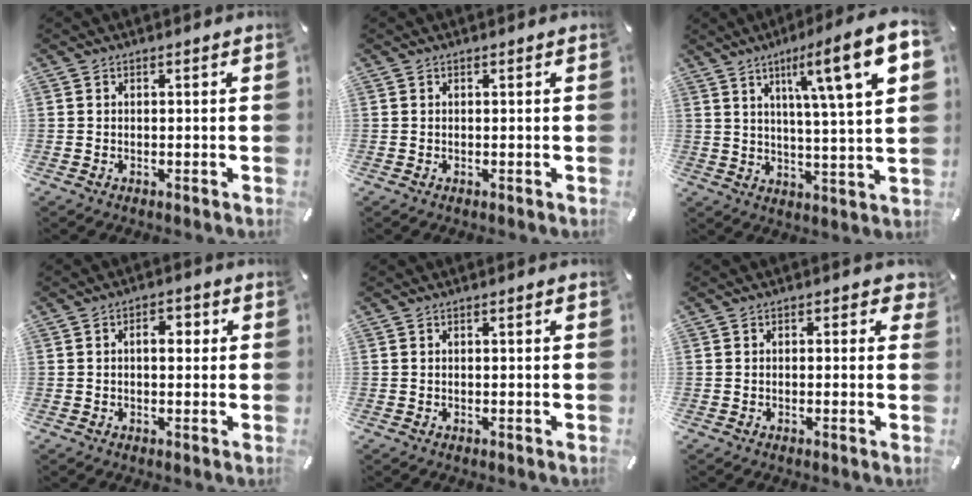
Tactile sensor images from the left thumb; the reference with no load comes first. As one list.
[{"total": 0.0}, {"total": 14.5, "force": [6.6, 1.6, 12.8], "torque": [-0.191, -0.040, 0.087]}, {"total": 4.1, "force": [0.4, 2.4, 3.3], "torque": [-0.043, 0.003, -0.002]}, {"total": 0.8, "force": [0.0, 0.1, 0.8], "torque": [-0.013, 0.000, 0.000]}, {"total": 1.8, "force": [-0.1, 1.2, 1.4], "torque": [-0.010, 0.001, -0.006]}]